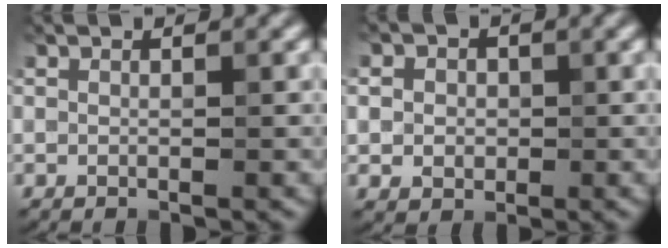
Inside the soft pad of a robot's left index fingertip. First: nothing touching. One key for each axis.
{"total": 3.3, "fx": 0.4, "fy": 3.0, "fz": 1.4, "tx": -0.013, "ty": 0.012, "tz": -0.008}